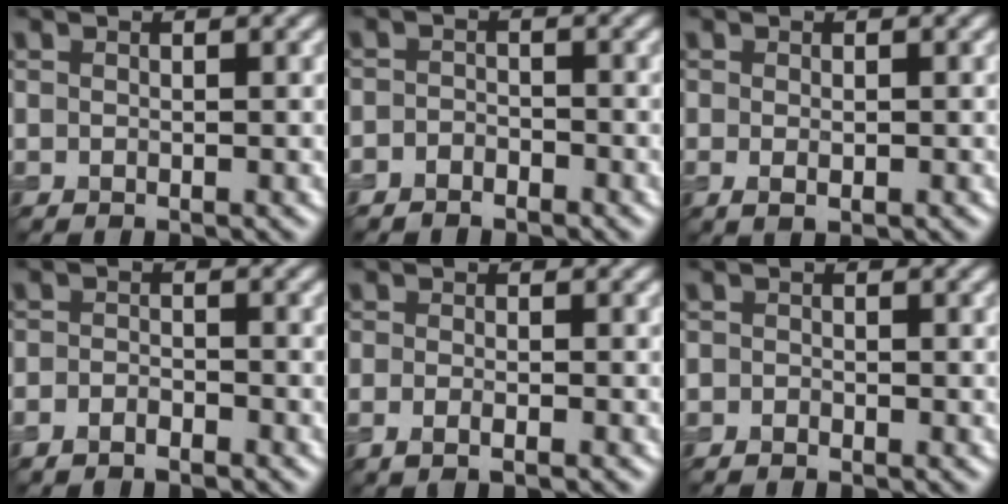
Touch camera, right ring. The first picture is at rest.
{"total": 1.4, "force": [-1.3, 0.5, 0.0], "torque": [0.002, 0.001, -0.032]}
{"total": 1.3, "force": [-0.2, 0.5, 1.2], "torque": [-0.020, -0.004, -0.003]}
{"total": 1.4, "force": [-1.2, 0.5, 0.3], "torque": [-0.005, 0.001, -0.030]}
{"total": 1.3, "force": [-0.8, 0.2, 1.0], "torque": [-0.020, -0.004, -0.017]}
{"total": 0.6, "force": [-0.6, 0.2, -0.2], "torque": [0.004, 0.001, -0.015]}